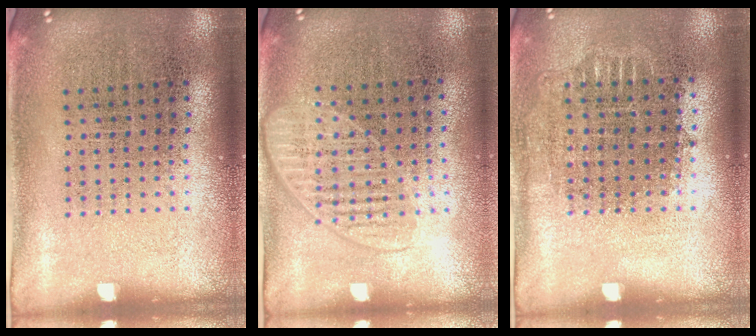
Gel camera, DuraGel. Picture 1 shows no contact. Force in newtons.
{"total": 1.4, "press": 1.3, "slide": 0.7}
{"total": 0.7, "press": 0.7, "slide": 0.2}